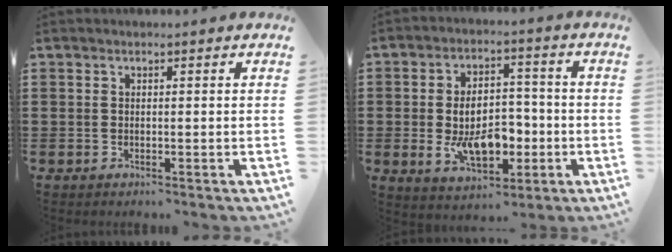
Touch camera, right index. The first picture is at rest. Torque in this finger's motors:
{"motor_torque": [1.98, 0.16, 1.05, 0.21]}